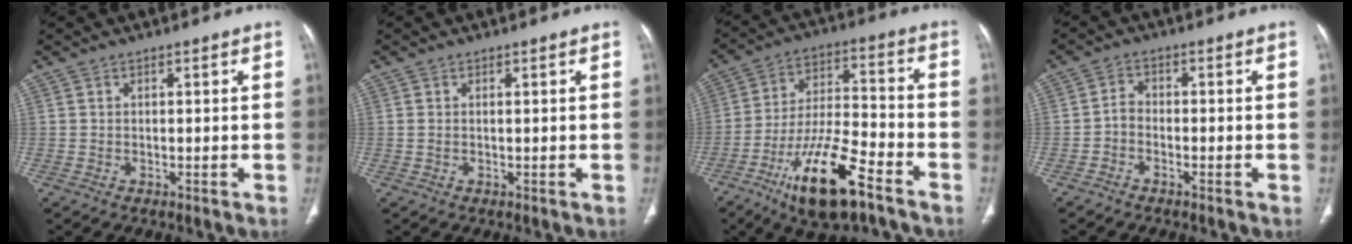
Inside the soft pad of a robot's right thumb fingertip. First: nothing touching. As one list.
[{"total": 0.7, "force": [0.1, 0.3, 0.6], "torque": [-0.026, 0.007, 0.008]}, {"total": 17.3, "force": [-10.3, 5.3, 12.9], "torque": [-0.230, 0.055, -0.181]}, {"total": 2.3, "force": [-1.2, 1.5, 1.3], "torque": [-0.021, 0.015, -0.030]}]